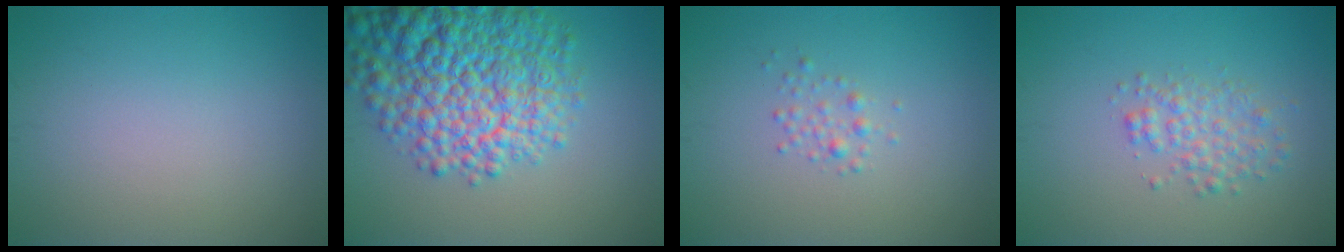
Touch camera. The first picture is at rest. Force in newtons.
{"total": 11.4, "press": 11.4, "slide": 0.5}
{"total": 1.2, "press": 1.2, "slide": 0.0}
{"total": 2.5, "press": 2.5, "slide": 0.0}